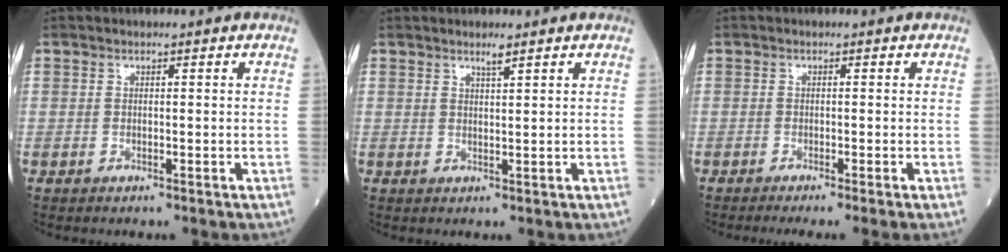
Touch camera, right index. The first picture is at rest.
{"total": 1.3, "force": [1.0, -0.1, 0.9], "torque": [-0.017, -0.001, 0.020]}
{"total": 4.3, "force": [-3.4, -0.9, 2.6], "torque": [-0.023, -0.010, -0.052]}